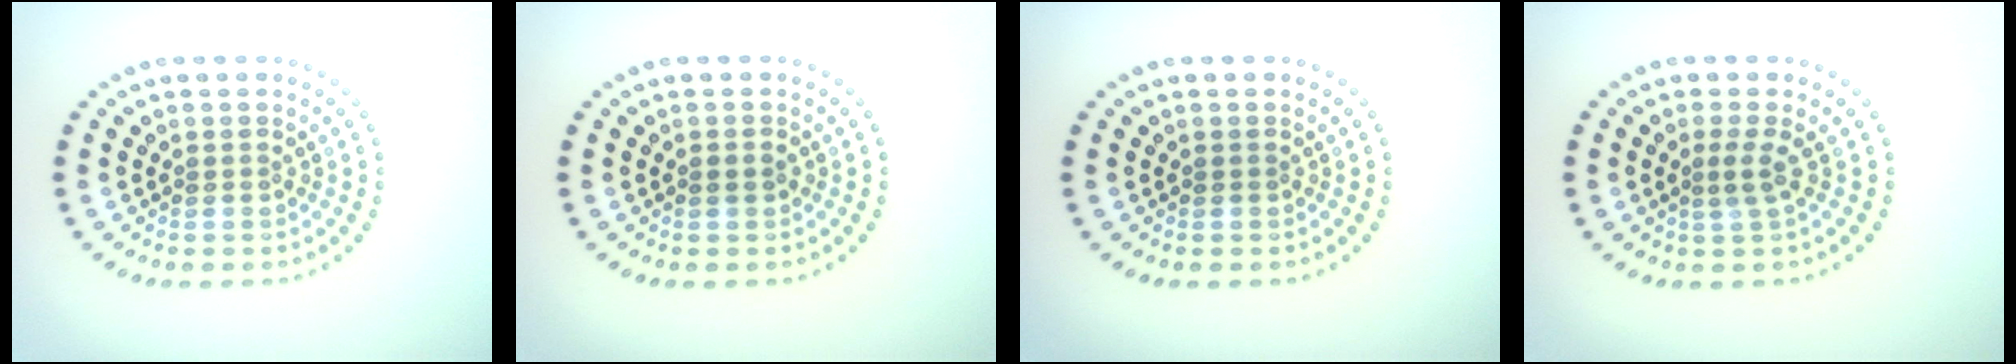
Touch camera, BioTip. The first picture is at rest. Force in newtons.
{"total": 0.8, "press": 0.7, "slide": 0.4}
{"total": 0.0}
{"total": 1.4, "press": 1.1, "slide": 0.9}